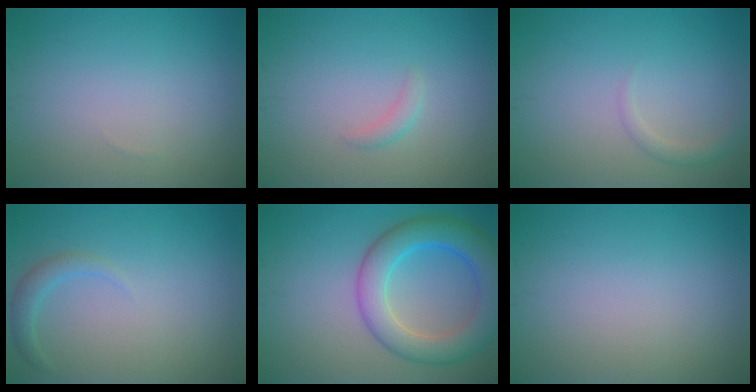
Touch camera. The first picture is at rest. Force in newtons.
{"total": 1.0, "press": 1.0, "slide": 0.0}
{"total": 1.2, "press": 1.2, "slide": 0.1}
{"total": 1.5, "press": 1.5, "slide": 0.2}
{"total": 7.0, "press": 7.0, "slide": 0.2}
{"total": 0.0}